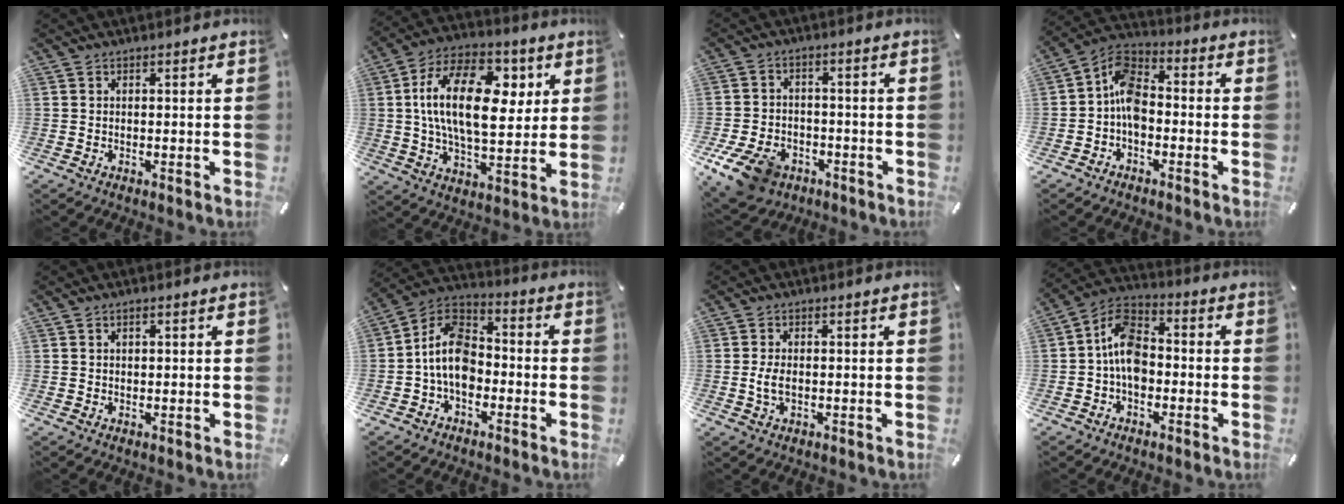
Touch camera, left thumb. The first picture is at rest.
{"total": 21.1, "force": [5.0, 11.6, 16.9], "torque": [-0.309, 0.004, 0.078]}
{"total": 11.1, "force": [-5.8, 7.5, 5.7], "torque": [-0.120, 0.029, -0.106]}
{"total": 8.6, "force": [-2.2, 5.9, 5.9], "torque": [-0.127, 0.015, -0.044]}
{"total": 1.1, "force": [0.4, 0.7, 0.7], "torque": [-0.015, 0.005, 0.007]}
{"total": 11.2, "force": [-3.3, 7.8, 7.4], "torque": [-0.165, 0.014, -0.065]}
{"total": 3.5, "force": [-0.3, 2.0, 2.9], "torque": [-0.068, -0.003, -0.008]}
{"total": 9.8, "force": [-1.7, 6.7, 6.9], "torque": [-0.147, 0.019, -0.030]}